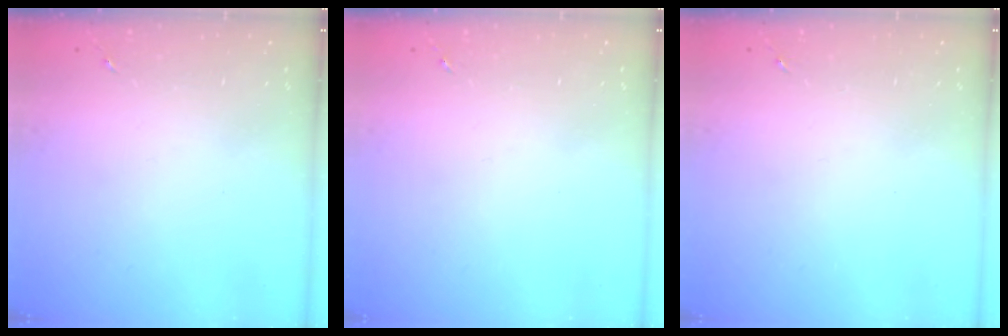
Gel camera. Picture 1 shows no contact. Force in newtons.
{"total": 0.0}
{"total": 0.0}